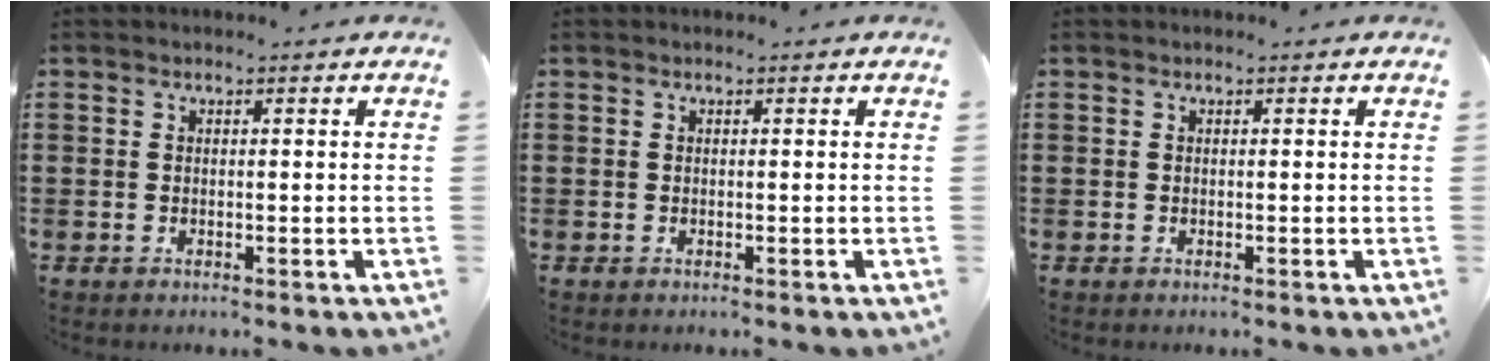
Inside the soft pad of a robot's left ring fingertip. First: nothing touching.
{"total": 0.0}
{"total": 0.0}